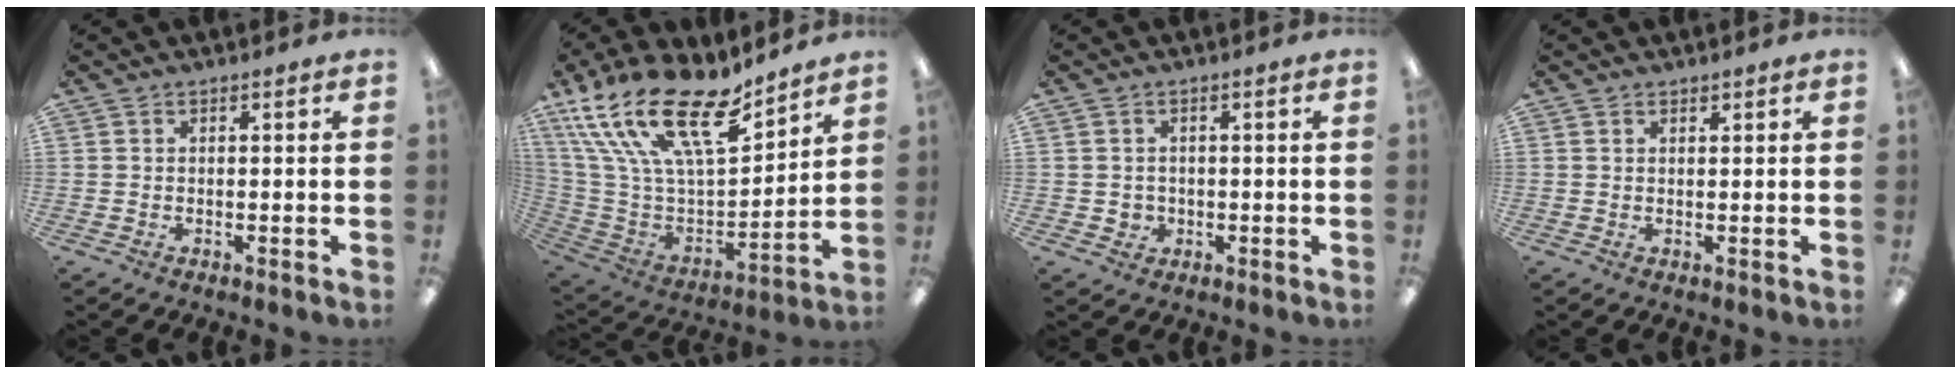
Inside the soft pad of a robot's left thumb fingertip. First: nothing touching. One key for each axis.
{"total": 24.0, "fx": 16.3, "fy": 8.8, "fz": 15.3, "tx": -0.308, "ty": -0.107, "tz": 0.289}
{"total": 2.3, "fx": 0.1, "fy": 2.2, "fz": 0.5, "tx": -0.012, "ty": 0.003, "tz": 0.001}
{"total": 1.0, "fx": 0.9, "fy": 0.4, "fz": 0.1, "tx": -0.002, "ty": 0.000, "tz": 0.018}